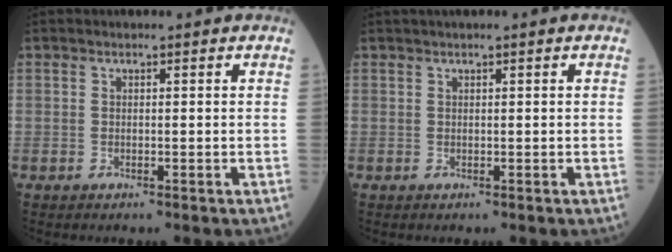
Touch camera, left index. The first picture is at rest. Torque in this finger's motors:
{"motor_torque": [0.20, -0.27, 0.30, 0.08]}